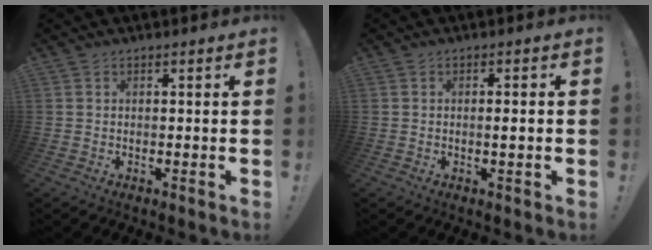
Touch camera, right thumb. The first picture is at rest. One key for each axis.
{"total": 2.0, "fx": -0.2, "fy": -0.2, "fz": 1.9, "tx": -0.026, "ty": -0.004, "tz": -0.008}